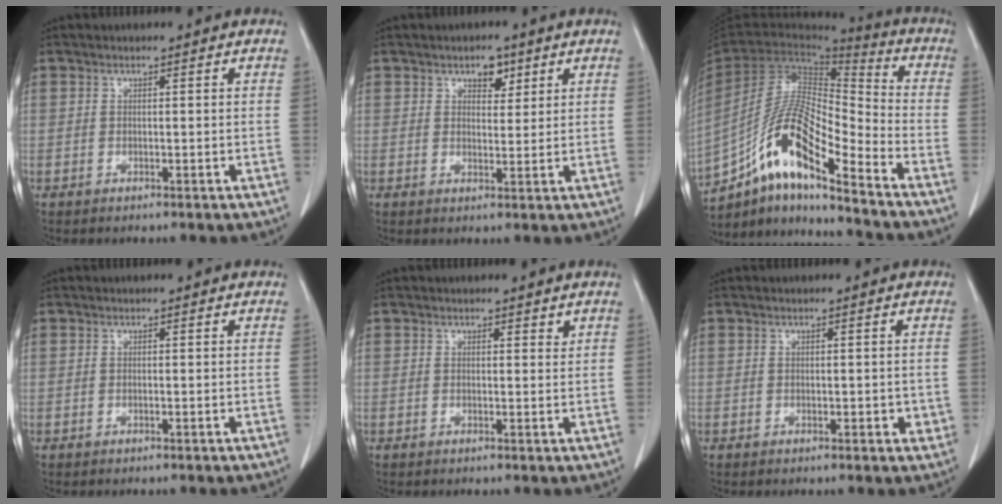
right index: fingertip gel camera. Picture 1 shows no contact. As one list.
[{"total": 3.2, "force": [1.9, 1.8, 1.8], "torque": [-0.023, 0.003, 0.030]}, {"total": 16.0, "force": [-10.3, 2.4, 12.1], "torque": [-0.231, 0.007, -0.184]}, {"total": 0.0}, {"total": 1.0, "force": [0.8, 0.5, 0.3], "torque": [-0.002, -0.004, 0.008]}, {"total": 1.8, "force": [-0.1, 1.1, 1.4], "torque": [-0.013, 0.002, 0.001]}]